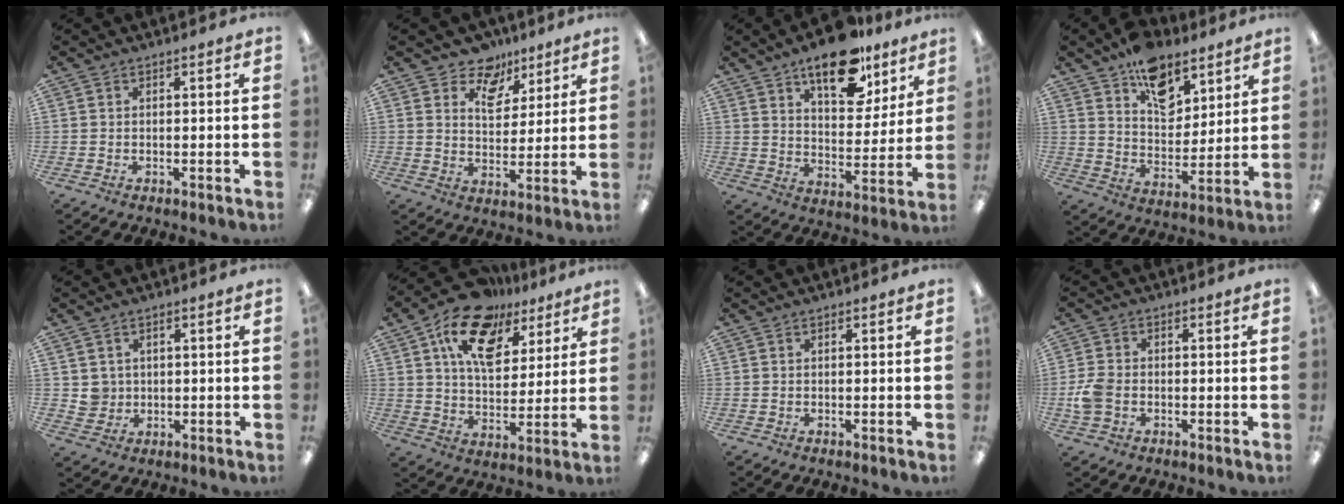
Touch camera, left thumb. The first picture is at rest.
{"total": 8.7, "force": [6.3, 5.6, 2.2], "torque": [-0.037, -0.039, 0.114]}
{"total": 17.0, "force": [12.1, 7.6, 9.3], "torque": [-0.127, -0.066, 0.204]}
{"total": 13.3, "force": [9.1, 7.7, 5.9], "torque": [-0.073, -0.054, 0.165]}
{"total": 3.8, "force": [1.2, 3.6, 0.2], "torque": [-0.007, 0.004, 0.023]}
{"total": 16.4, "force": [10.0, 9.7, 8.7], "torque": [-0.155, -0.043, 0.181]}
{"total": 0.0}
{"total": 5.7, "force": [-1.2, 4.2, 3.6], "torque": [-0.071, 0.010, -0.021]}